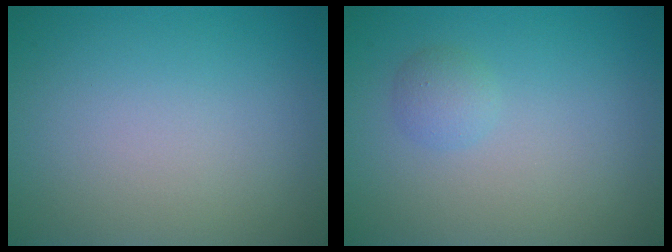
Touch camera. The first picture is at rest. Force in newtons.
{"total": 1.4, "press": 1.4, "slide": 0.1}